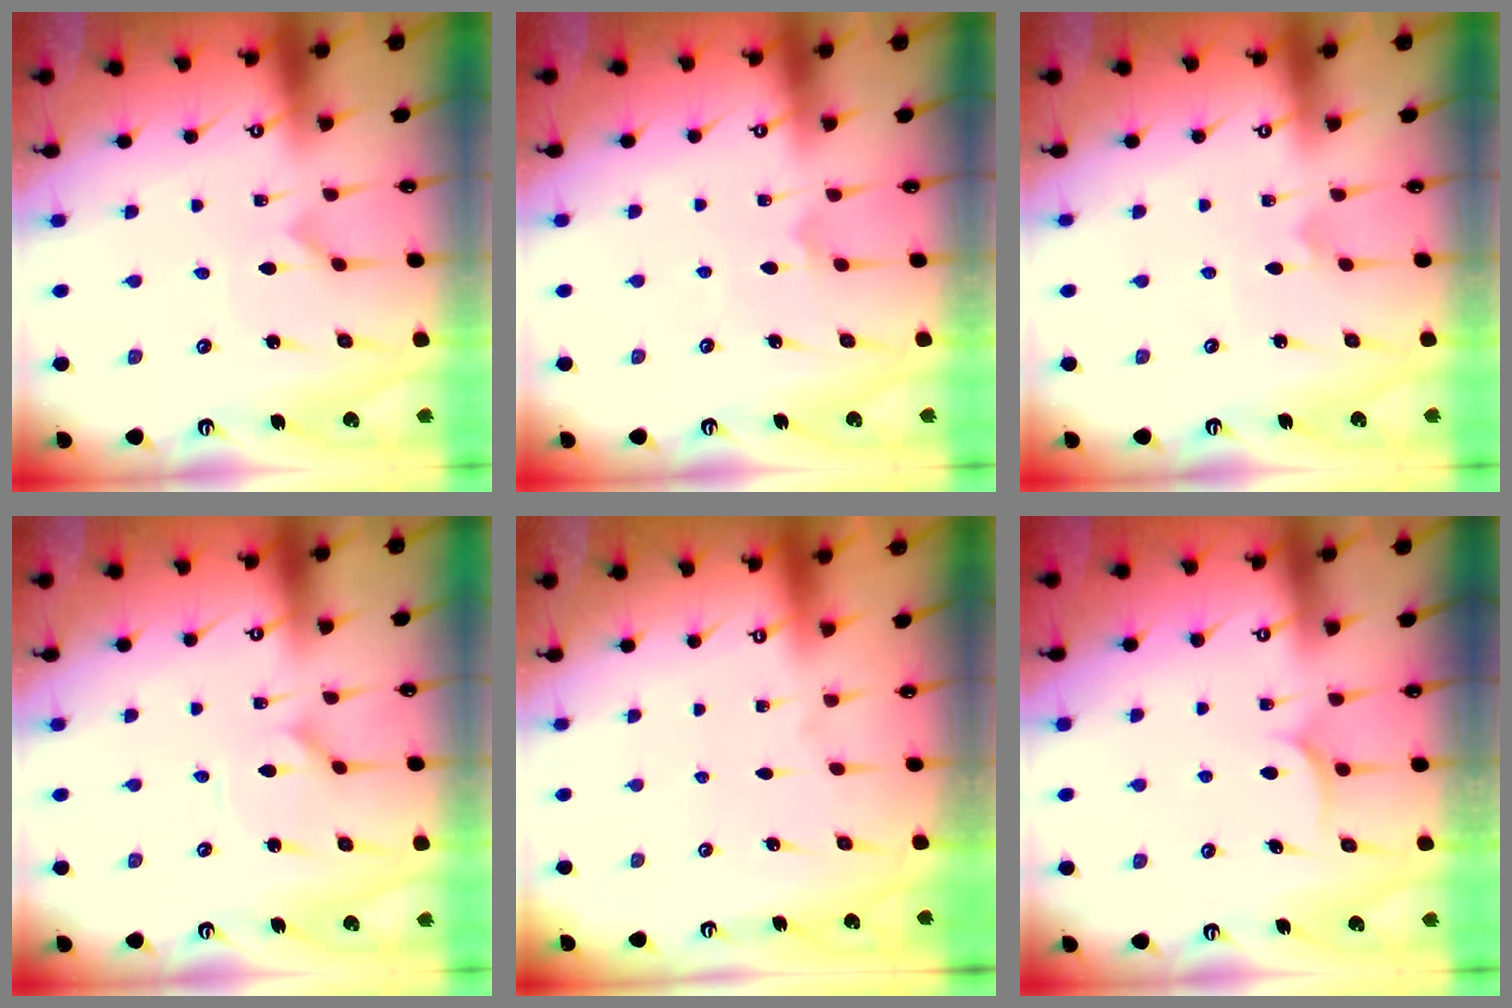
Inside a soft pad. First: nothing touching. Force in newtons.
{"total": 3.9, "press": 3.9, "slide": 0.5}
{"total": 2.0, "press": 2.0, "slide": 0.1}
{"total": 1.8, "press": 1.8, "slide": 0.3}
{"total": 0.0}
{"total": 5.7, "press": 5.7, "slide": 0.3}